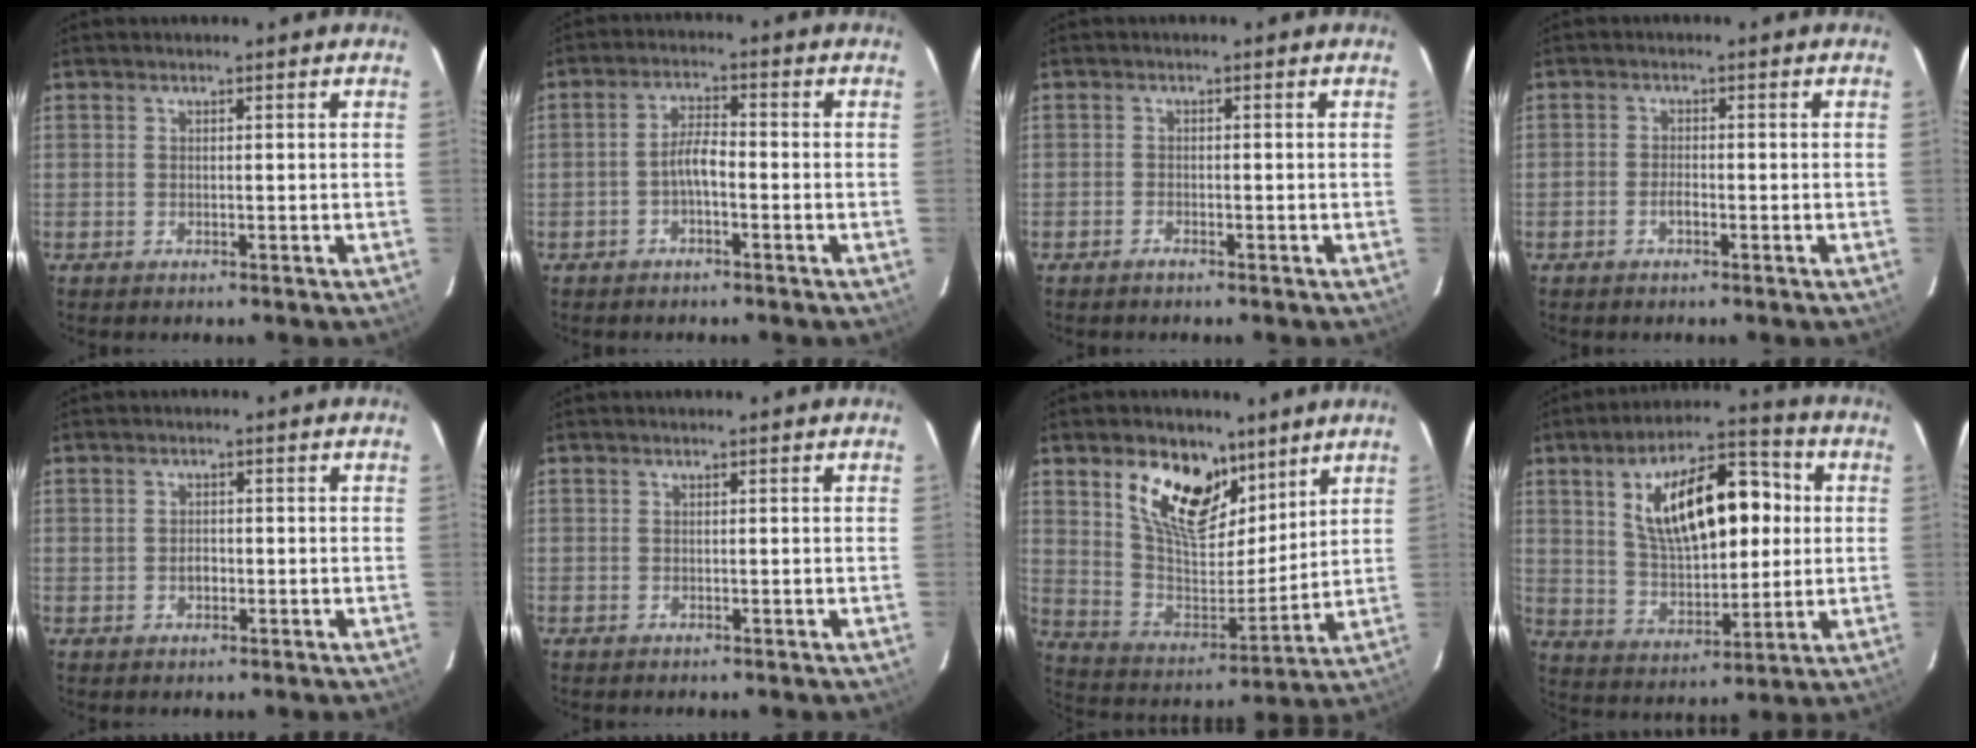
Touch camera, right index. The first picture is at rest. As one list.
[{"total": 3.6, "force": [-1.6, 1.0, 3.1], "torque": [-0.063, 0.011, -0.031]}, {"total": 1.0, "force": [-0.9, 0.3, 0.2], "torque": [-0.008, 0.001, -0.020]}, {"total": 1.6, "force": [-0.9, 0.7, 1.1], "torque": [-0.026, 0.004, -0.018]}, {"total": 1.9, "force": [-0.3, 1.4, 1.3], "torque": [-0.023, 0.003, -0.006]}, {"total": 0.0}, {"total": 16.8, "force": [9.7, 8.9, 10.6], "torque": [-0.188, 0.002, 0.179]}, {"total": 18.7, "force": [4.4, 8.7, 16.0], "torque": [-0.270, 0.027, 0.083]}]